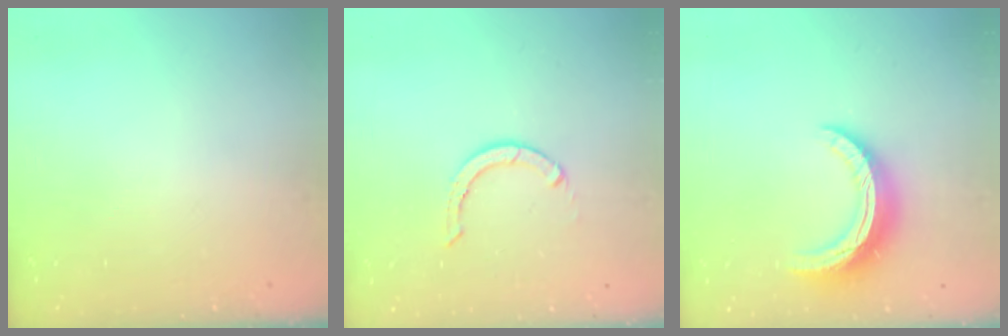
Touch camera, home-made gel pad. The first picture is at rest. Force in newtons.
{"total": 2.9, "press": 2.9, "slide": 0.1}
{"total": 12.2, "press": 12.1, "slide": 0.9}